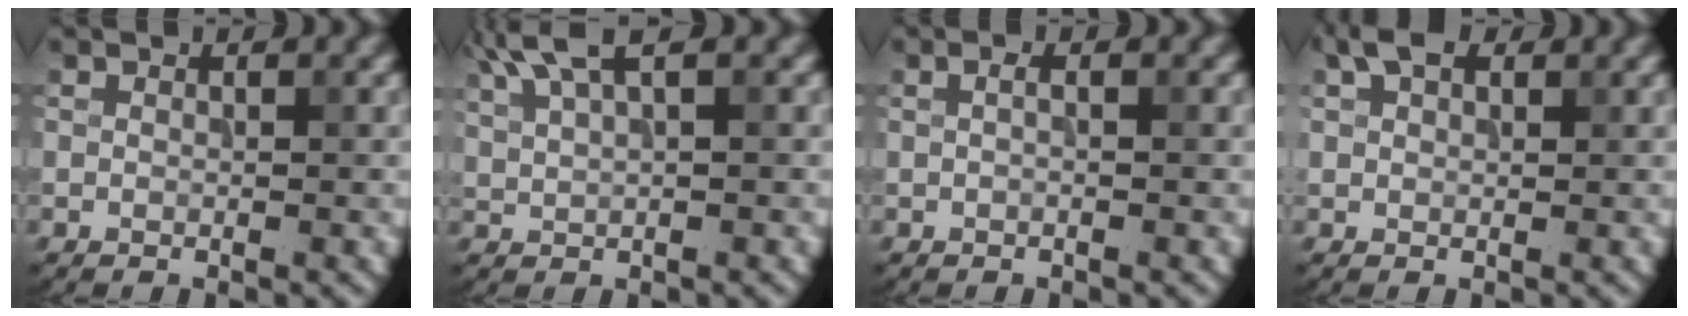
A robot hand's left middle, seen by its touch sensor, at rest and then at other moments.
{"total": 4.1, "force": [2.7, 1.0, 2.9], "torque": [-0.060, 0.015, 0.056]}
{"total": 0.7, "force": [0.0, 0.1, 0.7], "torque": [-0.015, 0.001, -0.001]}
{"total": 2.8, "force": [1.6, 1.6, 1.7], "torque": [-0.032, 0.011, 0.029]}